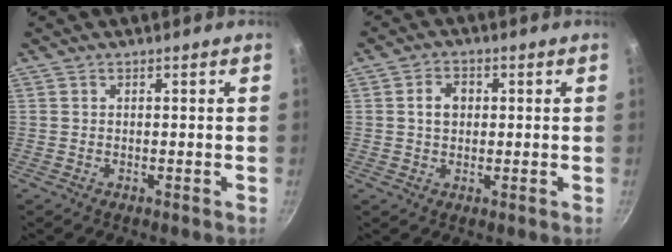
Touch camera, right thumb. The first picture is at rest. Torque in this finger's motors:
{"motor_torque": [0.33, 0.49, 0.50, -0.11, -0.02]}